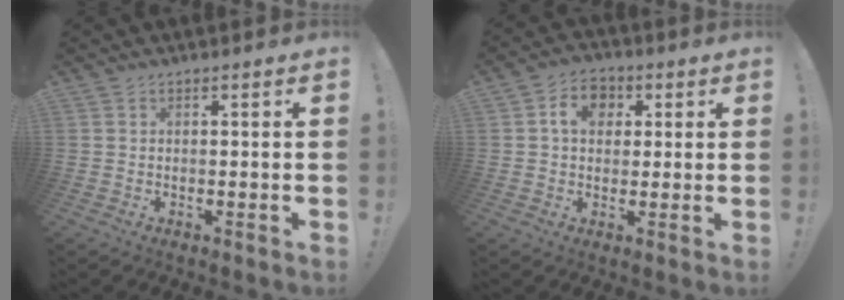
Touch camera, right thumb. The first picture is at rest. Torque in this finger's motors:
{"motor_torque": [-0.01, 0.09, 0.01, -0.01, 0.00]}